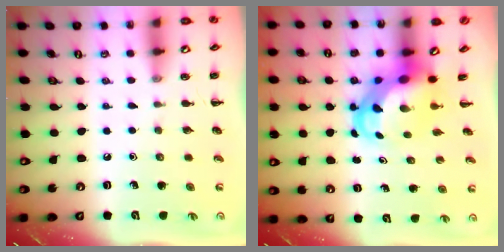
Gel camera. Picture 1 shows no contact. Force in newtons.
{"total": 5.7, "press": 5.5, "slide": 1.5}